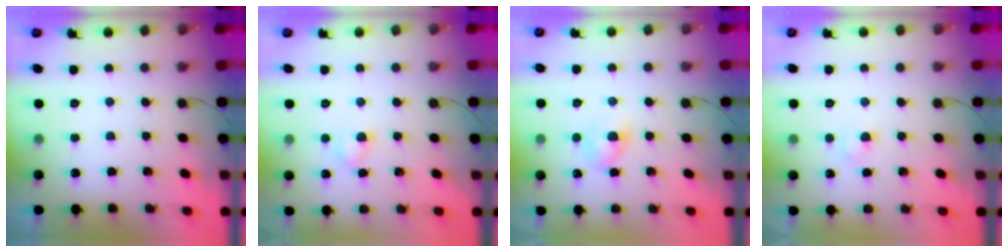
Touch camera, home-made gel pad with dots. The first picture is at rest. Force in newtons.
{"total": 3.3, "press": 3.0, "slide": 1.2}
{"total": 2.7, "press": 2.5, "slide": 1.1}
{"total": 1.8, "press": 1.6, "slide": 0.8}